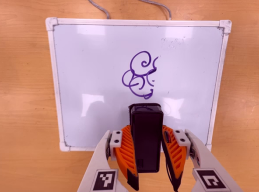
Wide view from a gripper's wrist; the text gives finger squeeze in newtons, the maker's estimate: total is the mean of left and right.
{"total": 7.7, "left": 6.2, "right": 9.3}